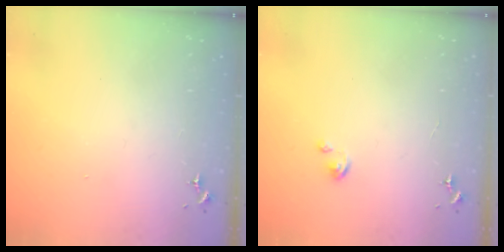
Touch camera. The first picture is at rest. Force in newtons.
{"total": 2.8, "press": 2.8, "slide": 0.2}